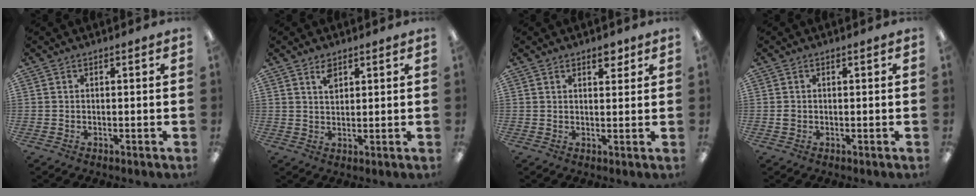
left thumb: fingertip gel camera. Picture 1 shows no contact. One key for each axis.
{"total": 3.4, "fx": 2.3, "fy": 1.8, "fz": 1.8, "tx": -0.023, "ty": -0.006, "tz": 0.040}
{"total": 3.3, "fx": 2.5, "fy": 1.4, "fz": 1.7, "tx": -0.005, "ty": -0.012, "tz": 0.037}
{"total": 0.9, "fx": -0.1, "fy": 0.8, "fz": 0.4, "tx": -0.008, "ty": 0.005, "tz": -0.004}